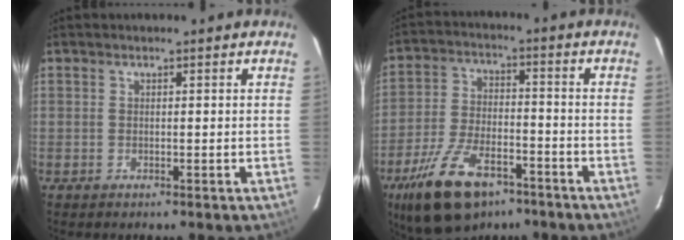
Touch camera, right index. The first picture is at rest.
{"total": 16.2, "force": [-10.3, 7.5, 9.9], "torque": [-0.213, -0.019, -0.179]}